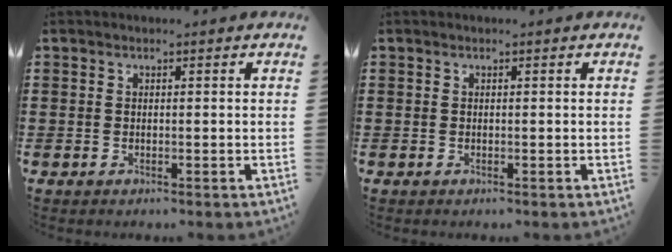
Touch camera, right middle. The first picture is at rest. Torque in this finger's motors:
{"motor_torque": [0.77, -0.77, -0.02, 0.01]}